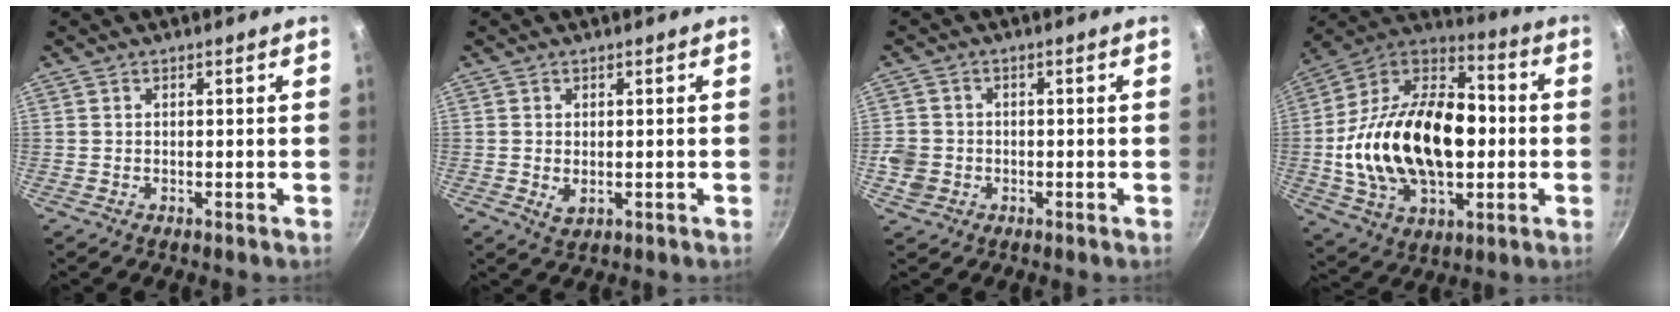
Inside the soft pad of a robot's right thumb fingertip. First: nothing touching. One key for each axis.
{"total": 2.2, "fx": 0.0, "fy": 1.6, "fz": 1.5, "tx": -0.026, "ty": -0.007, "tz": 0.004}
{"total": 4.6, "fx": -1.1, "fy": 4.1, "fz": 1.7, "tx": -0.022, "ty": 0.010, "tz": -0.021}
{"total": 29.1, "fx": -1.8, "fy": 18.0, "fz": 22.8, "tx": -0.389, "ty": 0.040, "tz": -0.034}